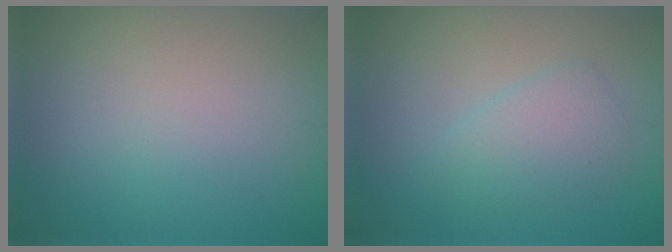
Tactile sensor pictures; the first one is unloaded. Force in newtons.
{"total": 2.6, "press": 2.5, "slide": 0.1}